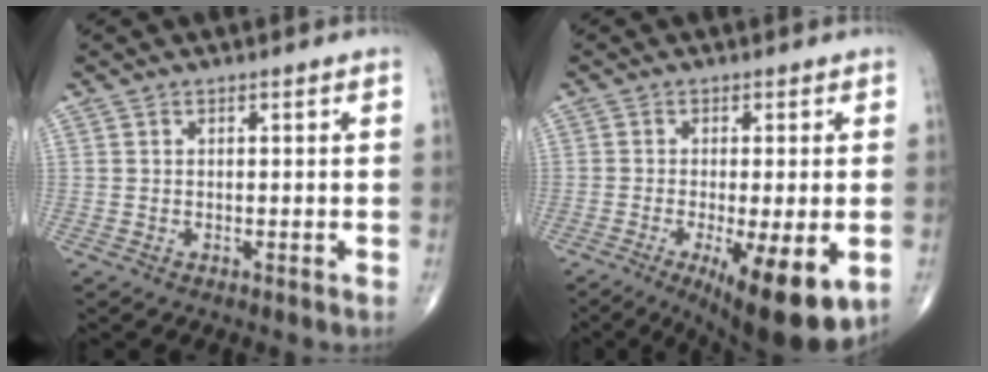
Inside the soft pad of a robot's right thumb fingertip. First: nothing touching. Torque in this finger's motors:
{"motor_torque": [0.16, 0.96, 0.21, -0.27, 0.12]}